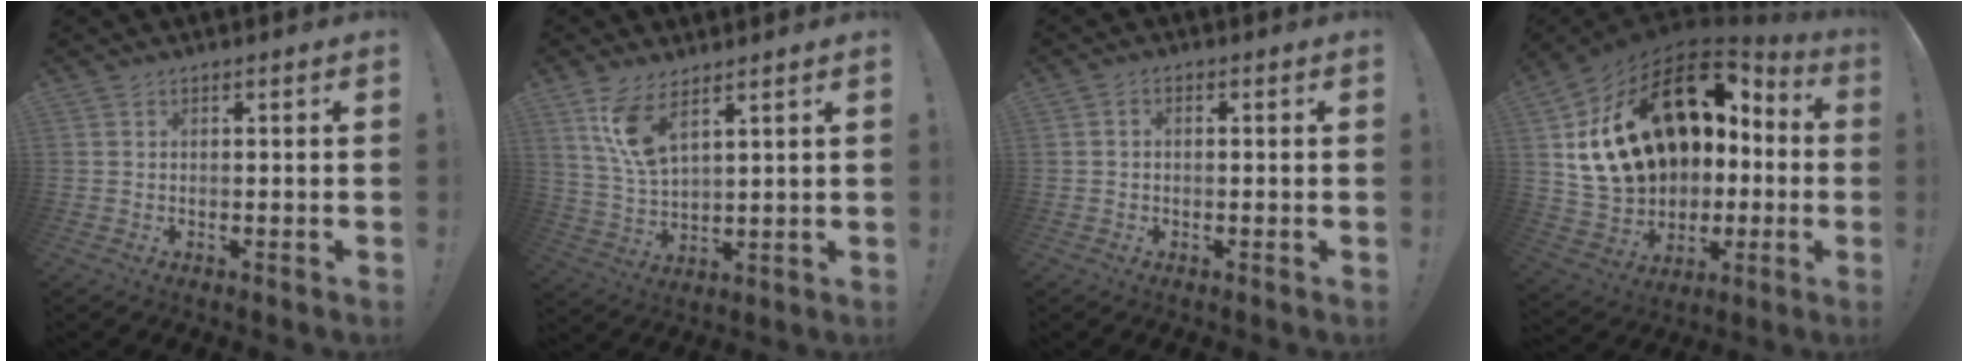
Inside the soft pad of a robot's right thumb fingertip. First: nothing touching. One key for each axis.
{"total": 10.1, "fx": 6.3, "fy": 3.8, "fz": 6.9, "tx": -0.141, "ty": -0.025, "tz": 0.117}
{"total": 1.4, "fx": -0.5, "fy": 0.9, "fz": 1.0, "tx": -0.018, "ty": 0.006, "tz": -0.009}
{"total": 25.1, "fx": 6.8, "fy": 17.6, "fz": 16.6, "tx": -0.281, "ty": -0.031, "tz": 0.171}